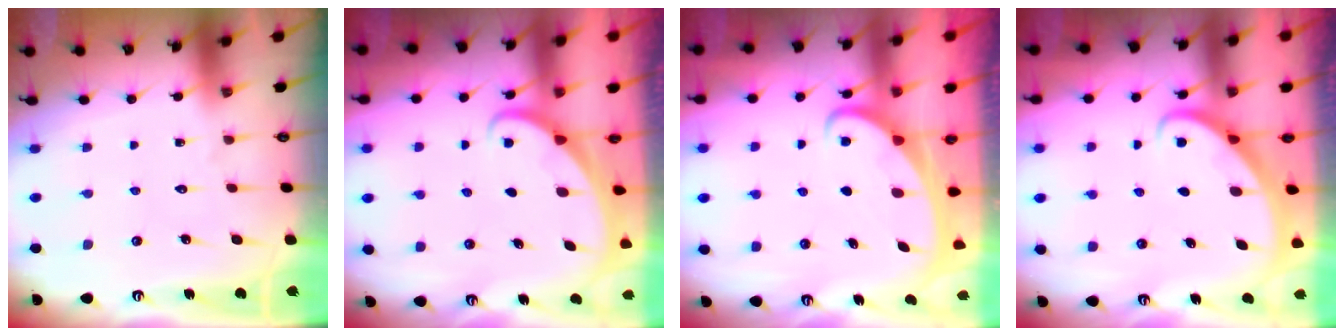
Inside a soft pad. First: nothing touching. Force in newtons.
{"total": 1.6, "press": 1.6, "slide": 0.1}
{"total": 2.2, "press": 2.2, "slide": 0.3}
{"total": 2.9, "press": 2.9, "slide": 0.2}